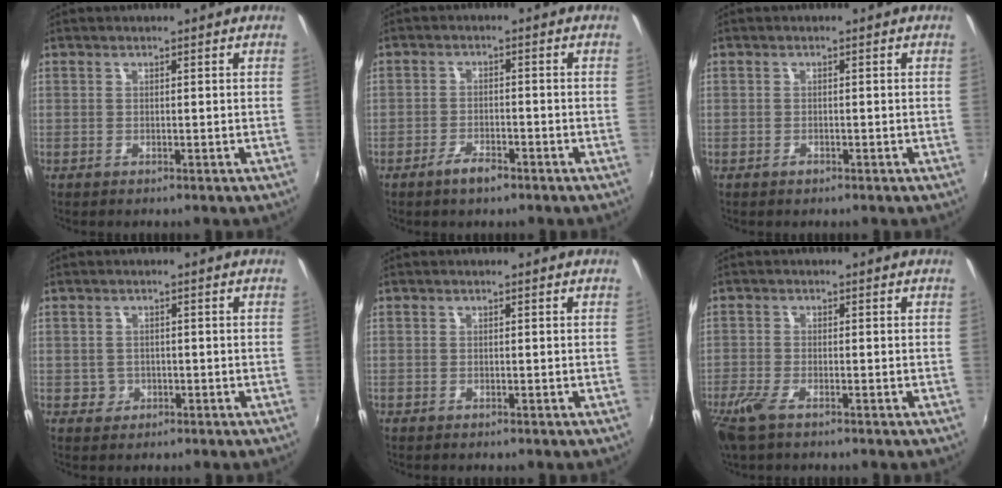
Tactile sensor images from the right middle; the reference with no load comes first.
{"total": 3.5, "force": [-2.7, 1.1, 2.1], "torque": [-0.051, -0.003, -0.049]}
{"total": 0.6, "force": [-0.5, 0.2, 0.1], "torque": [-0.001, -0.001, -0.010]}
{"total": 1.9, "force": [-0.5, 1.8, 0.2], "torque": [-0.003, 0.000, -0.005]}
{"total": 0.0}
{"total": 4.8, "force": [-3.2, 1.4, 3.2], "torque": [-0.083, -0.015, -0.064]}